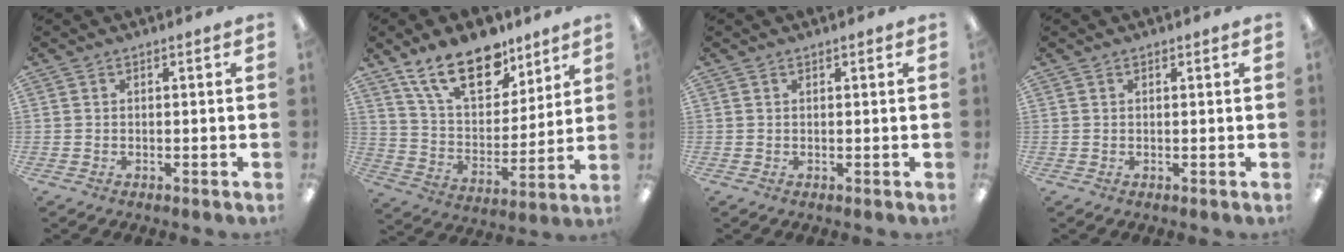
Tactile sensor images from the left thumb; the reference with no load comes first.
{"total": 19.1, "force": [13.3, 9.4, 10.1], "torque": [-0.176, -0.064, 0.237]}
{"total": 0.7, "force": [0.5, 0.4, 0.2], "torque": [-0.004, 0.001, 0.010]}
{"total": 0.7, "force": [0.6, 0.3, 0.2], "torque": [0.003, -0.003, 0.009]}